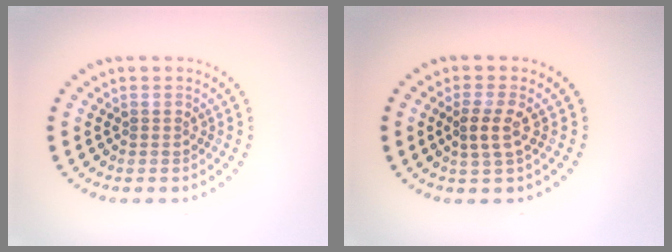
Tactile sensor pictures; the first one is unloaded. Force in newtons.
{"total": 2.2, "press": 2.0, "slide": 0.9}